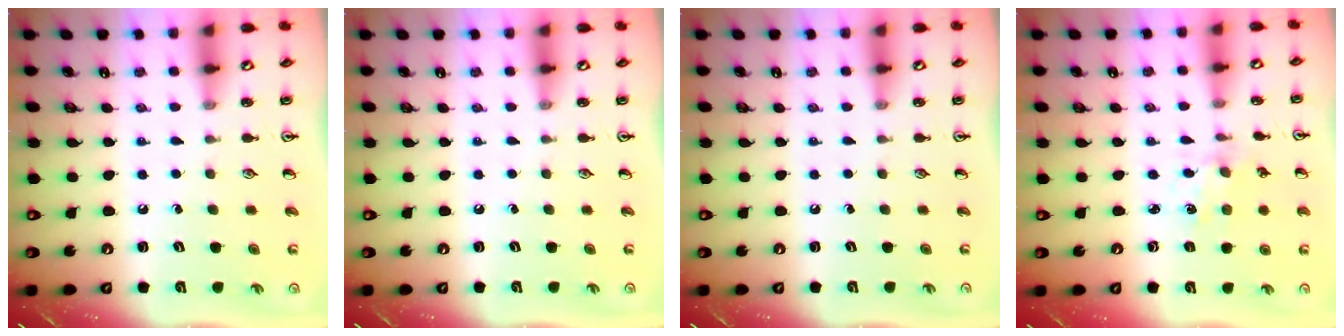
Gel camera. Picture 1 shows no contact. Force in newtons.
{"total": 0.0}
{"total": 0.0}
{"total": 1.1, "press": 1.0, "slide": 0.2}